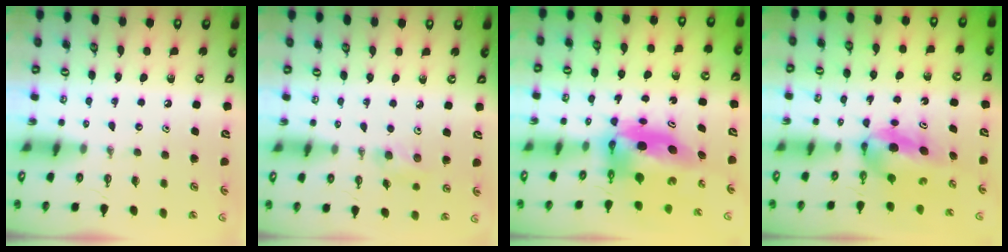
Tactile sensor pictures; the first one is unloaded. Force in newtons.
{"total": 6.8, "press": 5.6, "slide": 3.8}
{"total": 8.3, "press": 8.3, "slide": 0.7}
{"total": 6.0, "press": 4.6, "slide": 3.8}